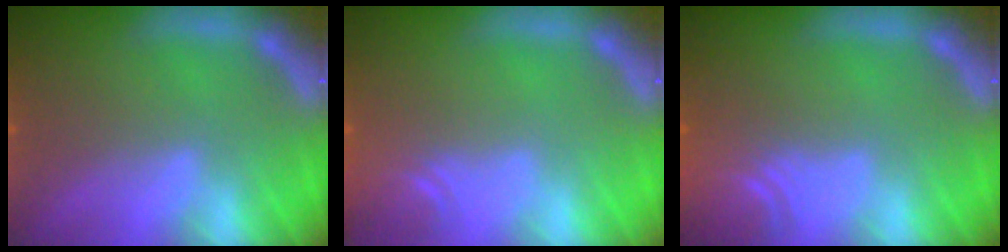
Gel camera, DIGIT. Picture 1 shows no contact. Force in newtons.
{"total": 3.0}
{"total": 5.5}